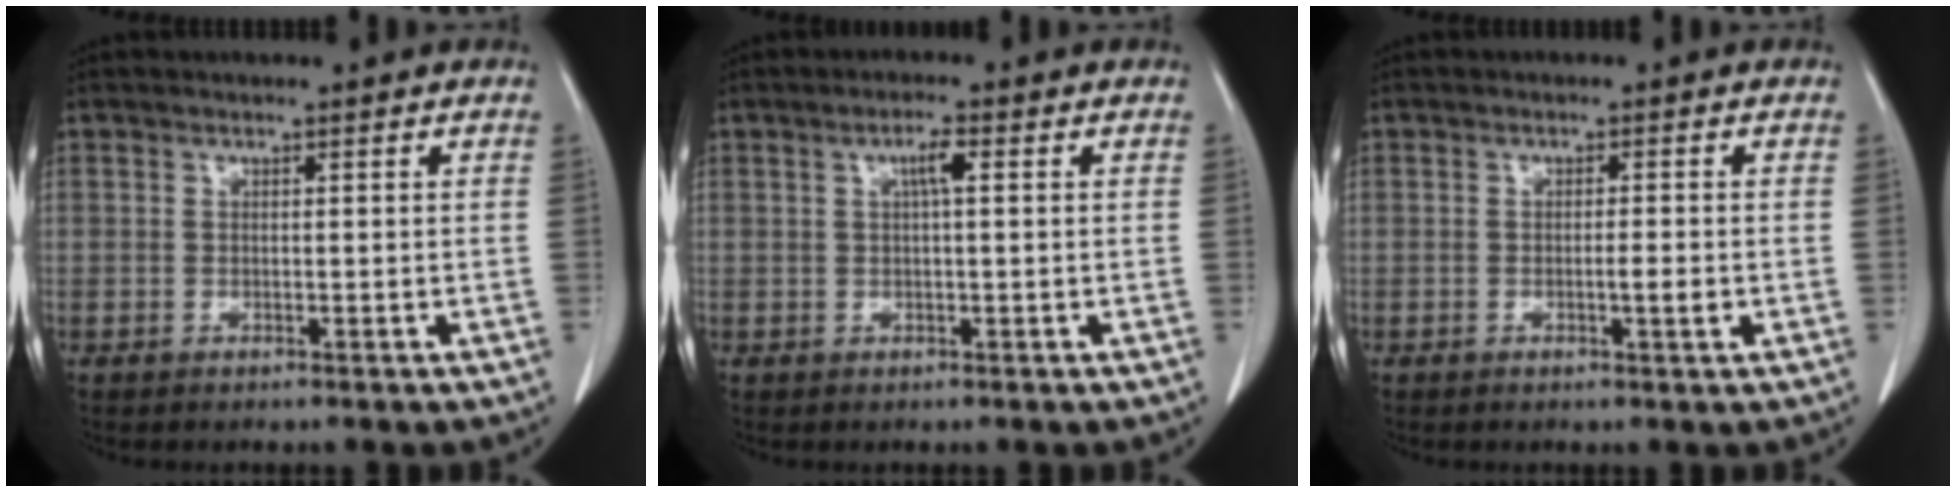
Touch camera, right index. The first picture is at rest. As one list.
[{"total": 2.5, "force": [0.6, 0.2, 2.4], "torque": [-0.042, 0.004, 0.010]}, {"total": 2.1, "force": [-0.5, 0.1, 2.1], "torque": [-0.030, 0.000, -0.006]}]